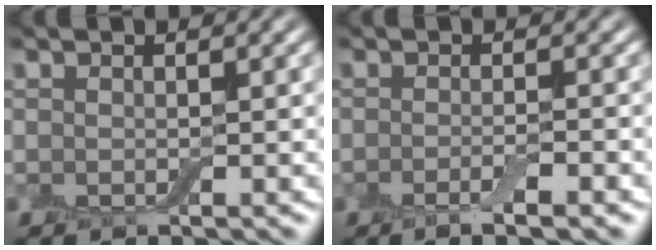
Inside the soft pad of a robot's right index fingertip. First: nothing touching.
{"total": 2.5, "force": [-1.2, 0.5, 2.1], "torque": [-0.033, -0.003, -0.023]}